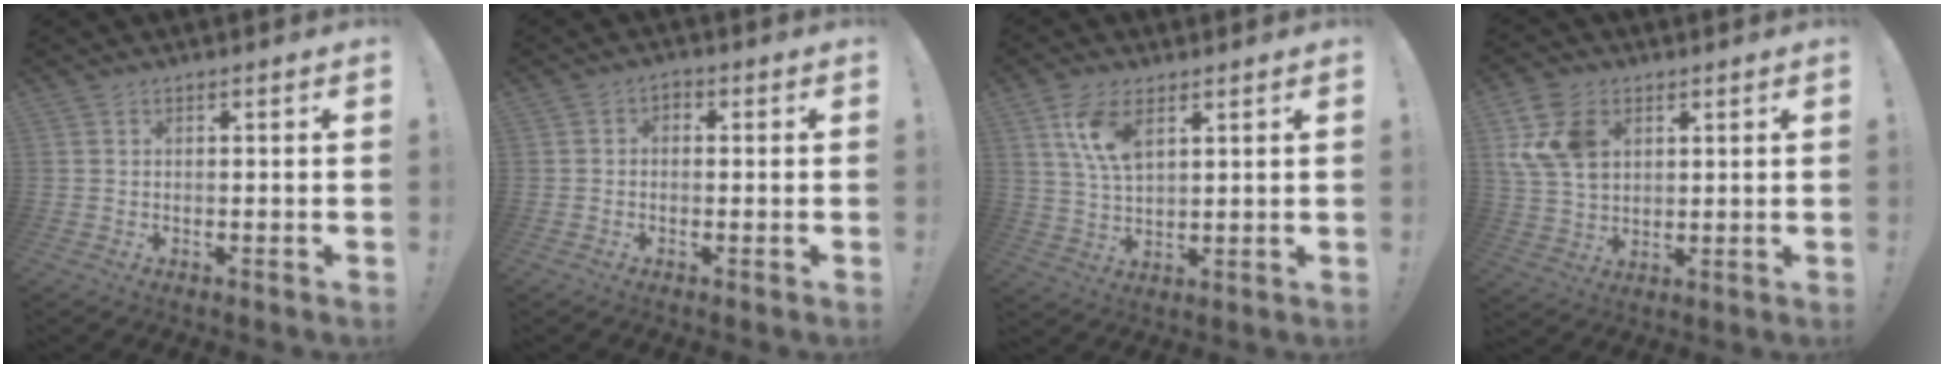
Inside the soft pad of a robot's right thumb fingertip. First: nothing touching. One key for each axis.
{"total": 2.2, "fx": -0.9, "fy": 1.5, "fz": 1.4, "tx": -0.021, "ty": 0.007, "tz": -0.018}
{"total": 9.5, "fx": 4.6, "fy": 4.7, "fz": 6.8, "tx": -0.138, "ty": -0.014, "tz": 0.084}
{"total": 12.5, "fx": 4.2, "fy": 9.2, "fz": 7.3, "tx": -0.149, "ty": -0.003, "tz": 0.087}